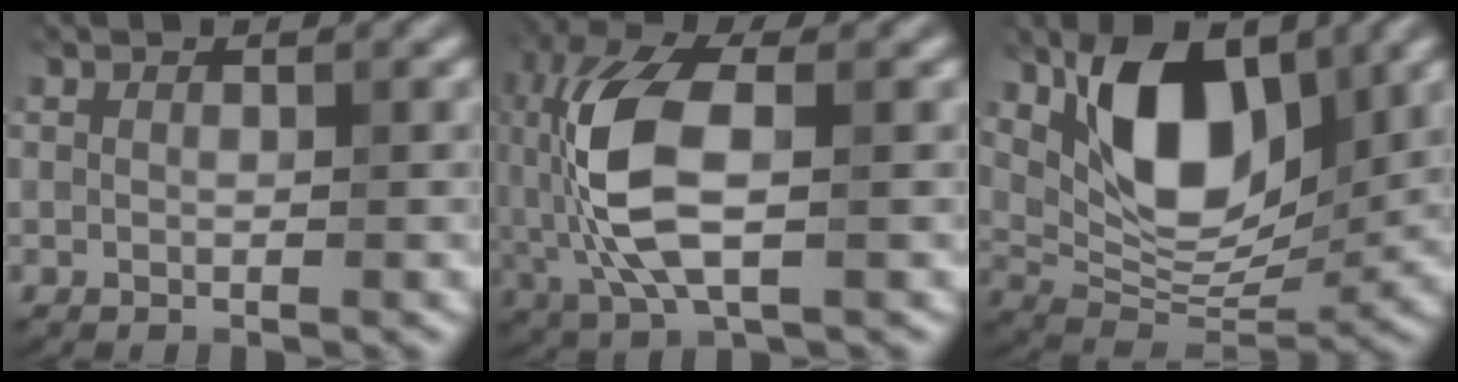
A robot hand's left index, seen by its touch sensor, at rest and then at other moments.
{"total": 8.8, "force": [-0.3, 3.9, 7.8], "torque": [-0.179, 0.010, -0.010]}
{"total": 9.5, "force": [3.6, 5.2, 7.1], "torque": [-0.123, -0.010, 0.062]}